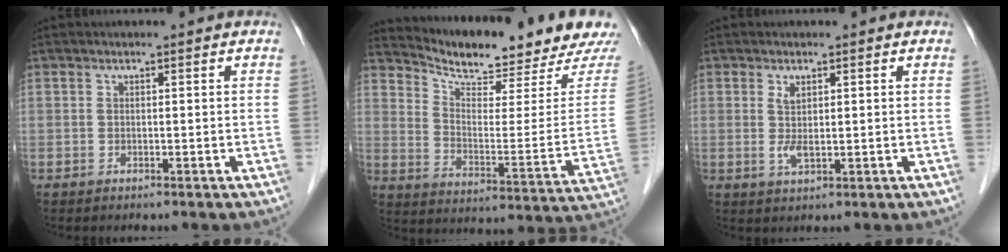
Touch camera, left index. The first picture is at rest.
{"total": 17.1, "force": [16.3, 0.4, 5.3], "torque": [-0.097, -0.074, 0.229]}
{"total": 2.5, "force": [0.6, 0.9, 2.3], "torque": [-0.050, -0.002, 0.016]}